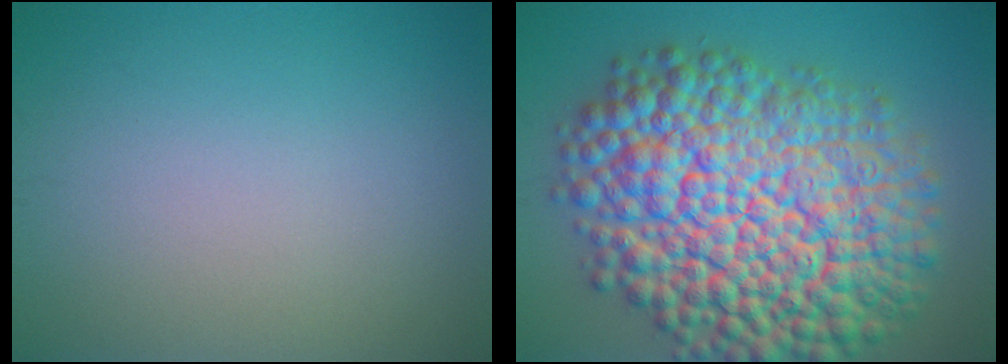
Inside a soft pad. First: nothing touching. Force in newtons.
{"total": 17.5, "press": 17.5, "slide": 0.6}